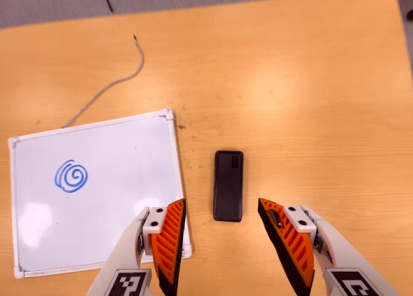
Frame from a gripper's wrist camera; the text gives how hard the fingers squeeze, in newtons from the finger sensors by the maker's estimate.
{"total": 0.0}